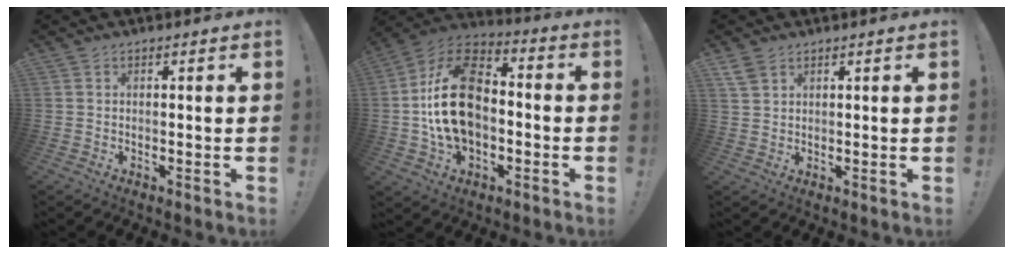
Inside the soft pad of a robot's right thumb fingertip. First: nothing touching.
{"total": 21.1, "force": [-1.0, 14.1, 15.7], "torque": [-0.275, 0.031, -0.012]}
{"total": 2.4, "force": [1.8, 1.3, 1.1], "torque": [-0.020, -0.007, 0.035]}